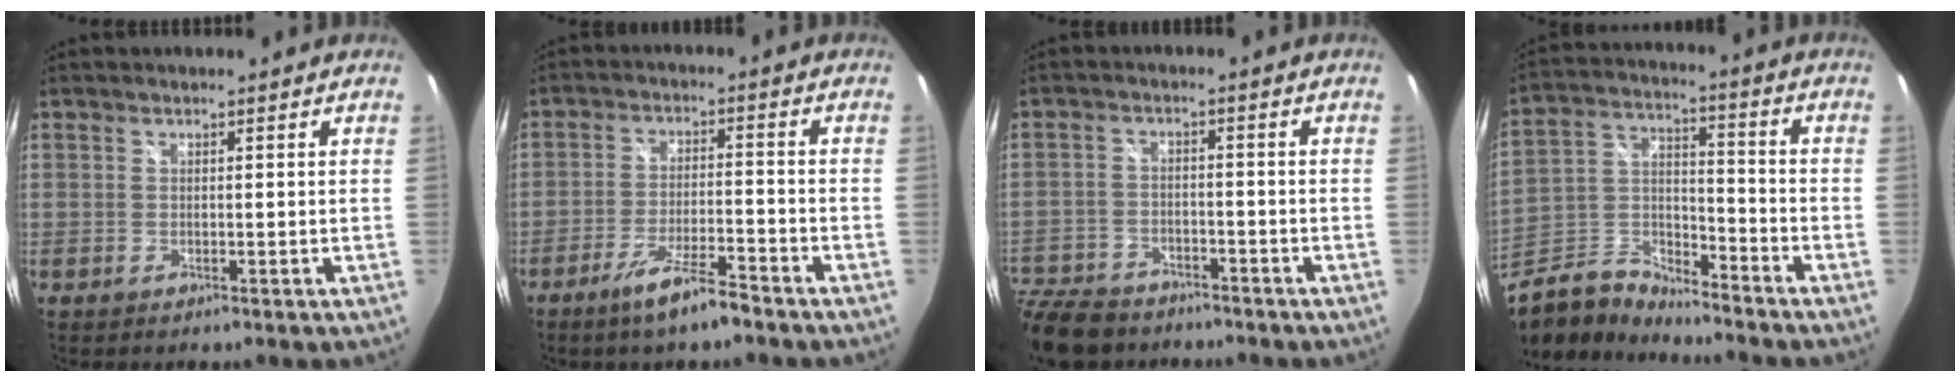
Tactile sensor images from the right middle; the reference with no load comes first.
{"total": 7.8, "force": [-5.8, 0.7, 5.2], "torque": [-0.111, -0.007, -0.100]}
{"total": 15.2, "force": [-11.5, 8.1, 5.6], "torque": [-0.171, -0.006, -0.198]}
{"total": 11.1, "force": [-9.3, 4.6, 4.1], "torque": [-0.099, 0.015, -0.190]}